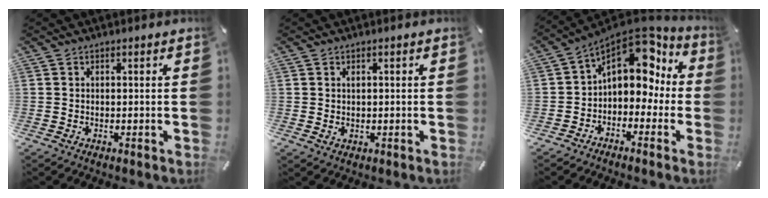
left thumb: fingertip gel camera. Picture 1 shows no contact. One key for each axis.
{"total": 1.3, "fx": 0.3, "fy": 1.1, "fz": 0.7, "tx": -0.008, "ty": 0.001, "tz": 0.003}
{"total": 12.3, "fx": 4.3, "fy": 8.6, "fz": 7.7, "tx": -0.118, "ty": -0.032, "tz": 0.077}